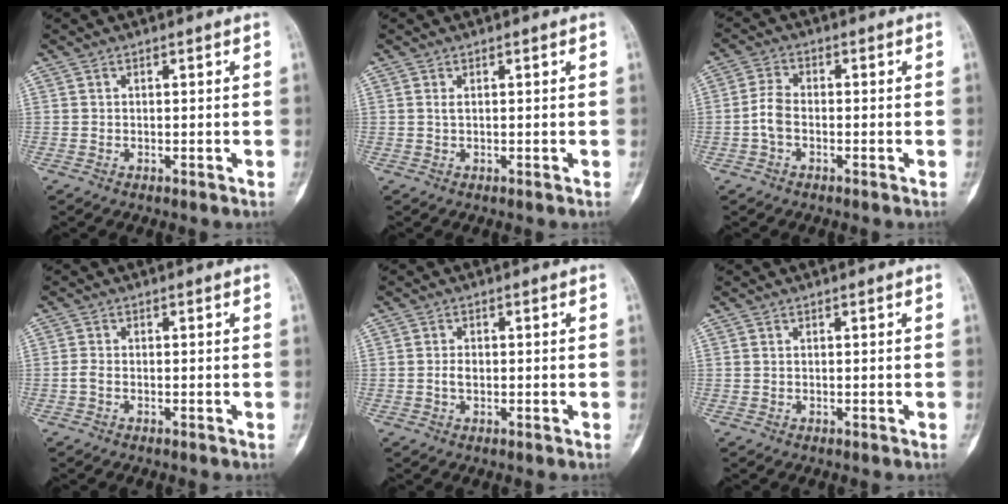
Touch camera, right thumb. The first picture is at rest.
{"total": 0.6, "force": [0.3, 0.1, 0.5], "torque": [-0.017, -0.001, 0.007]}
{"total": 3.7, "force": [-1.1, 2.2, 2.8], "torque": [-0.062, 0.015, -0.028]}
{"total": 1.1, "force": [-0.4, 0.6, 0.9], "torque": [-0.023, 0.000, -0.013]}
{"total": 1.7, "force": [-0.2, 1.0, 1.3], "torque": [-0.022, 0.003, -0.006]}
{"total": 0.0}